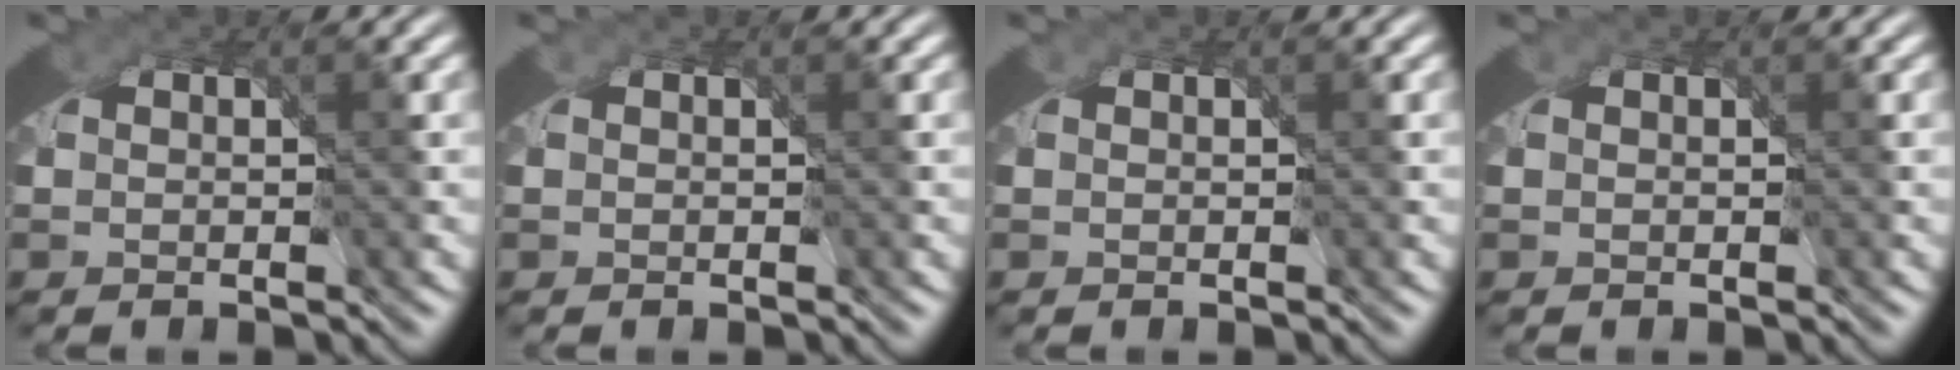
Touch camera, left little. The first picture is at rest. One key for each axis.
{"total": 0.0}
{"total": 0.0}
{"total": 0.0}